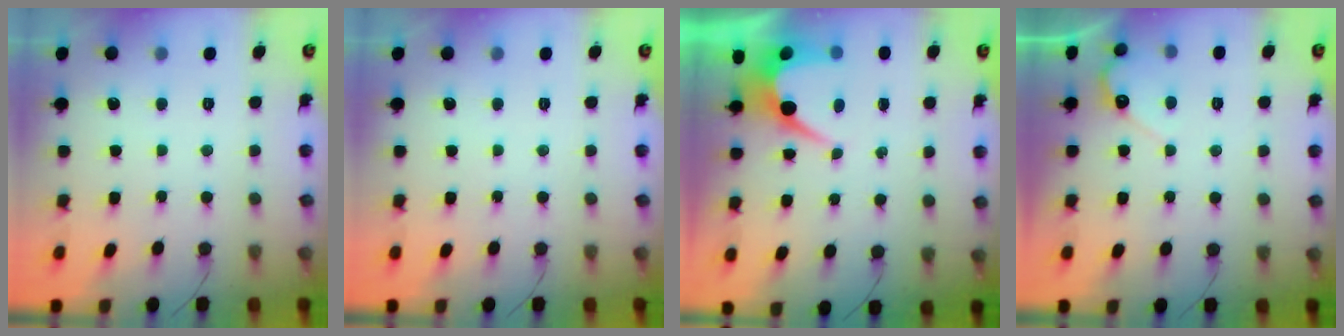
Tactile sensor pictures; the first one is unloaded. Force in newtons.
{"total": 0.0}
{"total": 6.4, "press": 6.4, "slide": 0.4}
{"total": 4.9, "press": 4.9, "slide": 0.3}